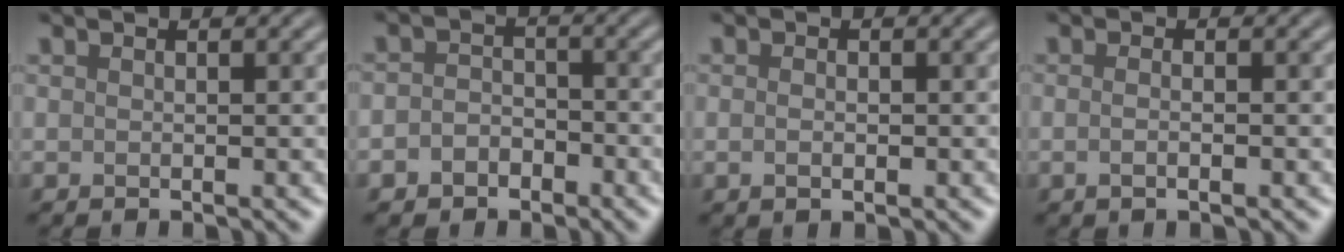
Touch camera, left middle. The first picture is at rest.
{"total": 2.5, "force": [-1.4, 1.9, 0.9], "torque": [-0.011, 0.005, -0.031]}
{"total": 1.1, "force": [-0.1, 0.6, 0.9], "torque": [-0.018, -0.002, -0.002]}
{"total": 1.7, "force": [-0.2, 0.8, 1.5], "torque": [-0.009, -0.007, -0.012]}